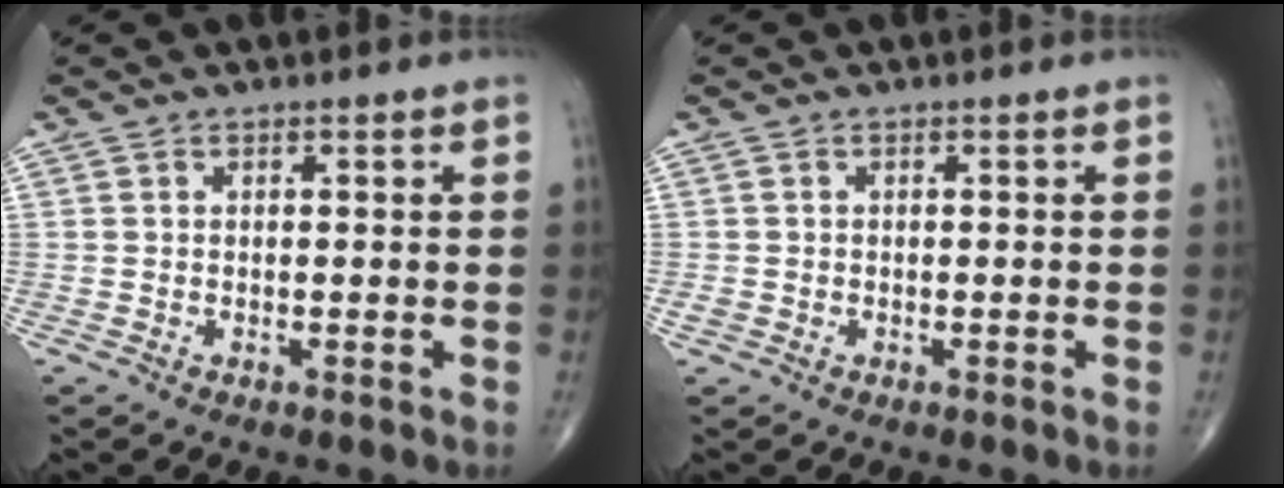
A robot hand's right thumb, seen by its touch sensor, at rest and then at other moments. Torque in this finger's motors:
{"motor_torque": [-0.02, 0.29, -0.19, -0.09, -0.05]}